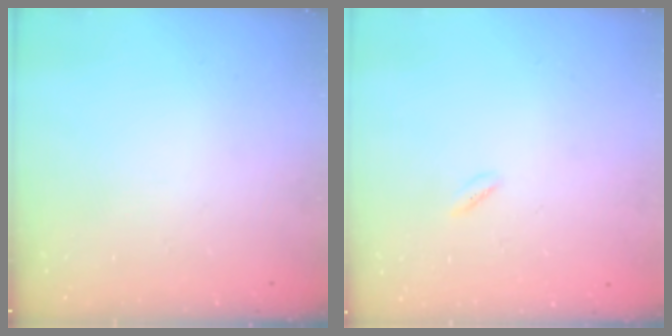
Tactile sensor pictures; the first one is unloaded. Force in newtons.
{"total": 0.9, "press": 0.8, "slide": 0.5}